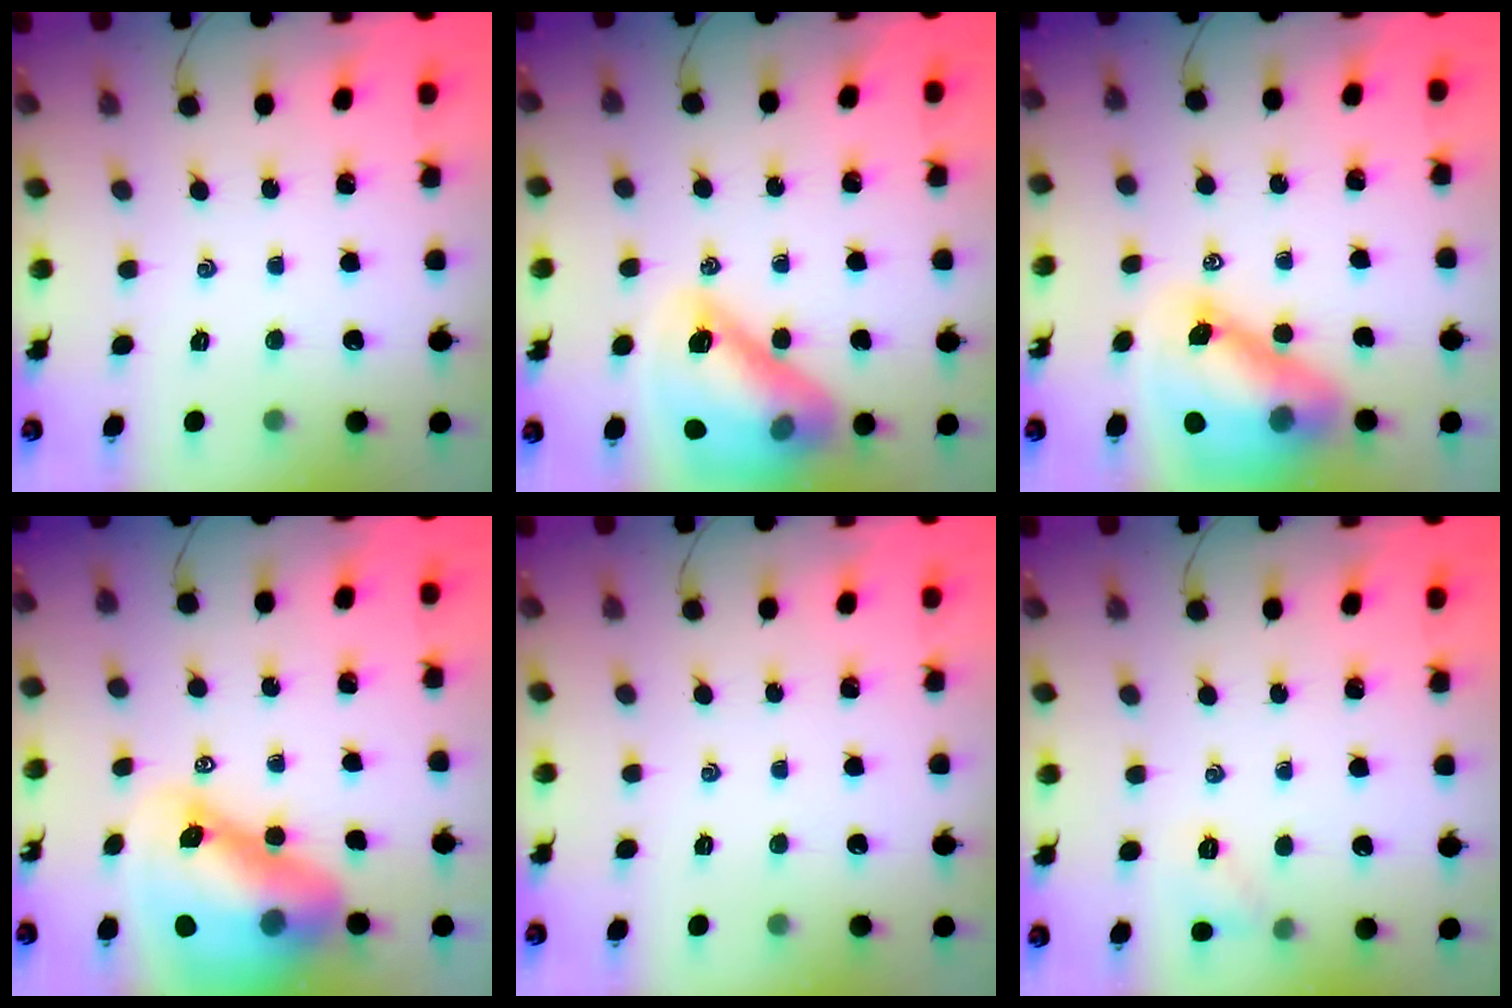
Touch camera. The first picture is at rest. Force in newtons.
{"total": 19.9, "press": 19.8, "slide": 2.7}
{"total": 14.8, "press": 14.1, "slide": 4.4}
{"total": 17.7, "press": 16.9, "slide": 5.0}
{"total": 0.0}
{"total": 5.5, "press": 5.3, "slide": 1.6}